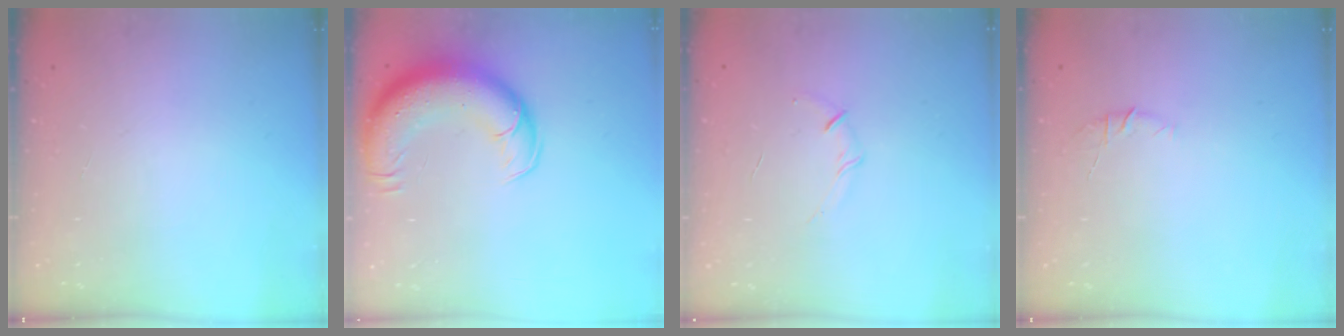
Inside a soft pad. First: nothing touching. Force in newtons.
{"total": 16.2, "press": 15.7, "slide": 3.9}
{"total": 3.7, "press": 3.6, "slide": 1.1}
{"total": 4.8, "press": 4.7, "slide": 1.2}